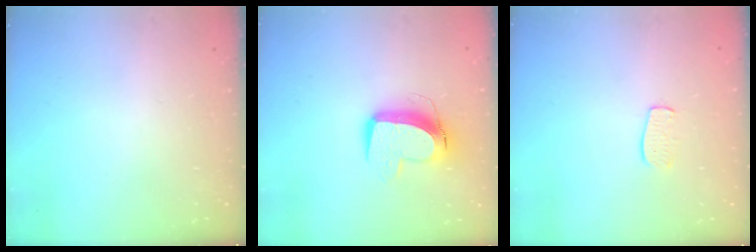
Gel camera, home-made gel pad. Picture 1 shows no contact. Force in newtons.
{"total": 11.1, "press": 11.0, "slide": 1.3}
{"total": 6.9, "press": 6.8, "slide": 0.4}